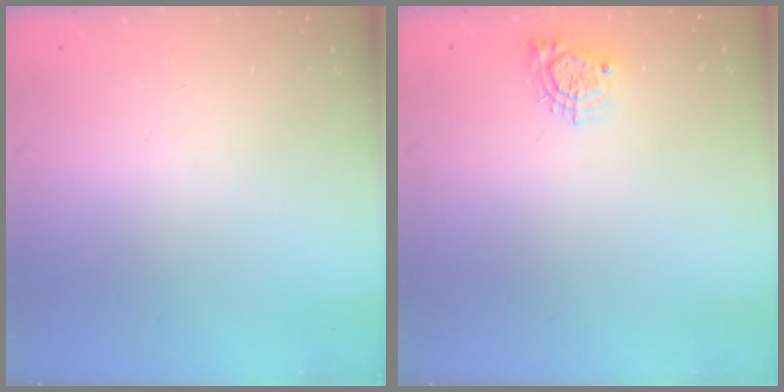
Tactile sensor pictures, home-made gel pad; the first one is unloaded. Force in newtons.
{"total": 6.7, "press": 6.7, "slide": 0.1}